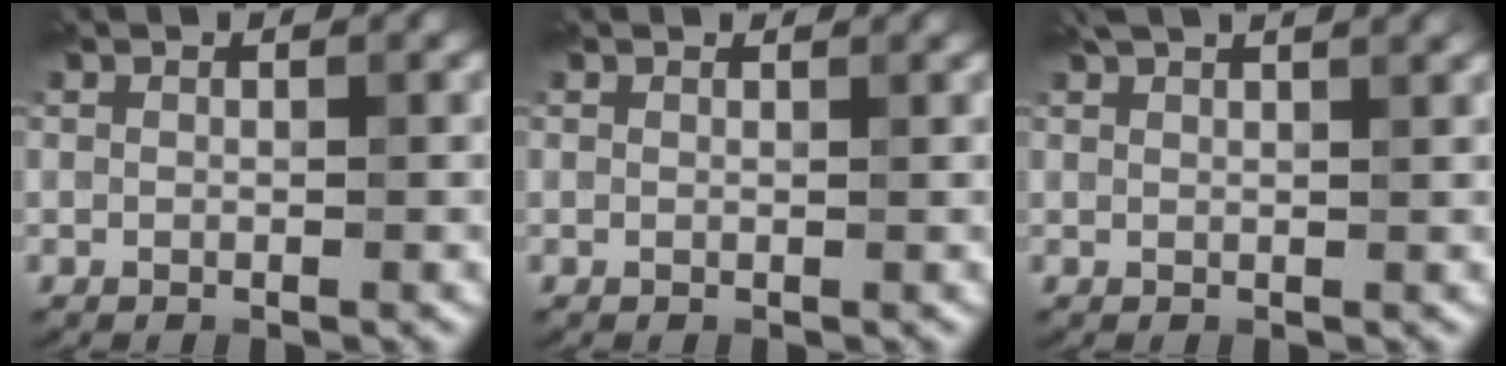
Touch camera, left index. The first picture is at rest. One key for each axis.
{"total": 1.0, "fx": 1.0, "fy": 0.1, "fz": 0.2, "tx": -0.005, "ty": -0.005, "tz": 0.007}
{"total": 4.5, "fx": 3.2, "fy": 1.6, "fz": 2.8, "tx": -0.016, "ty": 0.025, "tz": 0.017}